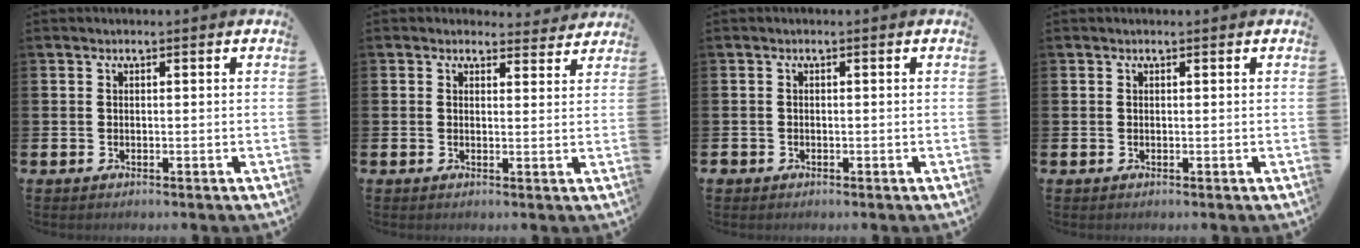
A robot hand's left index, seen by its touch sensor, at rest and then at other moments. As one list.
[{"total": 2.1, "force": [2.0, 0.7, 0.0], "torque": [0.004, -0.011, 0.032]}, {"total": 0.8, "force": [-0.5, 0.6, 0.0], "torque": [-0.002, 0.004, -0.013]}, {"total": 0.0}]